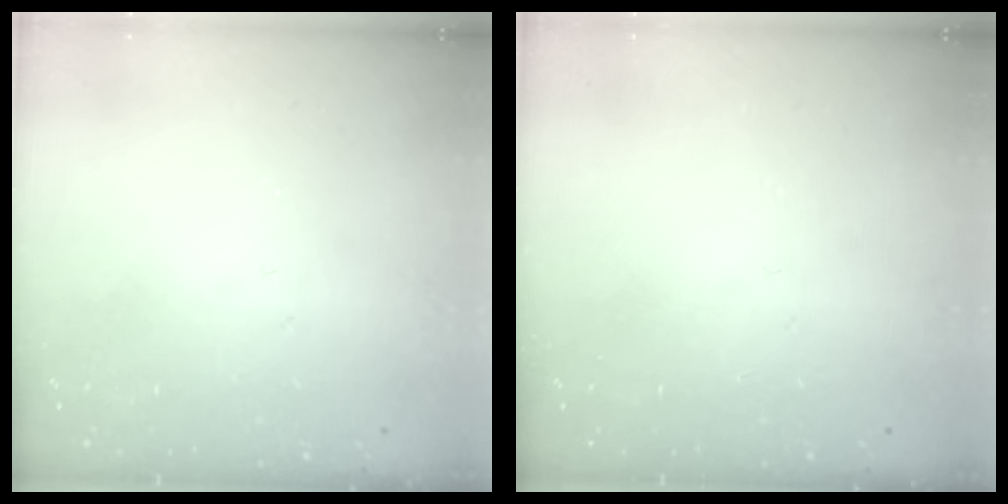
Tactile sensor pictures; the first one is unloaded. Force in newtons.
{"total": 0.0}